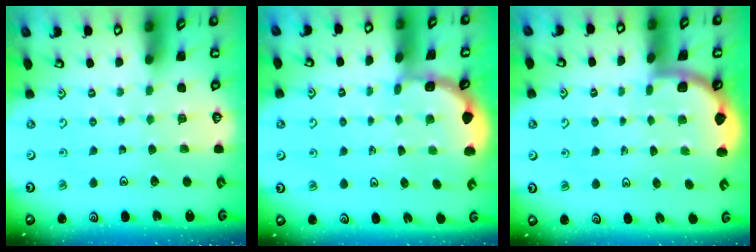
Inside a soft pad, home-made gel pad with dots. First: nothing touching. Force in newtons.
{"total": 2.1, "press": 2.1, "slide": 0.1}
{"total": 2.2, "press": 2.2, "slide": 0.1}